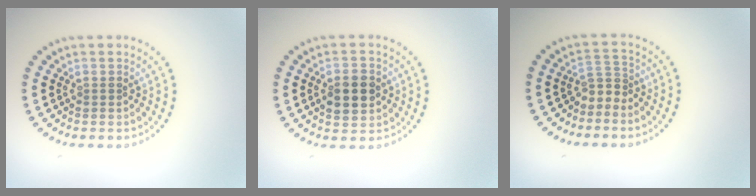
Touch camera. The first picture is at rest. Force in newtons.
{"total": 3.8, "press": 3.8, "slide": 0.2}
{"total": 1.9, "press": 1.2, "slide": 1.5}